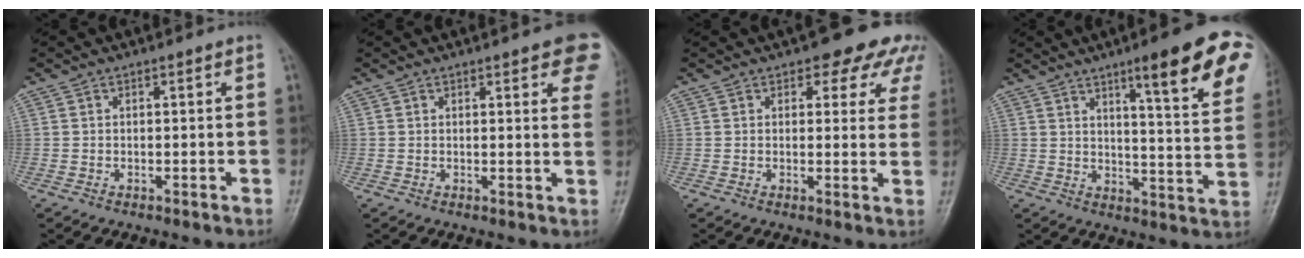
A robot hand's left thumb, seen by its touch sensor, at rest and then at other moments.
{"total": 9.4, "force": [5.0, 2.8, 7.4], "torque": [-0.058, -0.012, 0.050]}
{"total": 9.7, "force": [6.5, 4.6, 5.5], "torque": [-0.018, -0.023, 0.062]}
{"total": 18.1, "force": [9.7, 2.8, 15.0], "torque": [-0.163, -0.044, 0.130]}